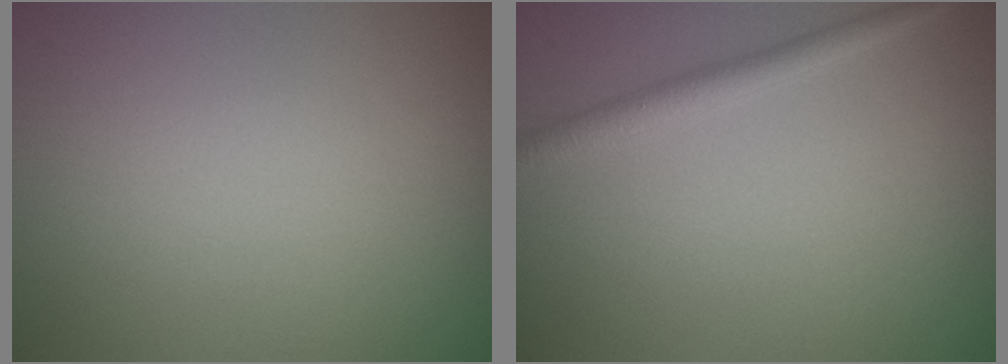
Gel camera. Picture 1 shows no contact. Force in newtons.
{"total": 2.2, "press": 2.2, "slide": 0.1}